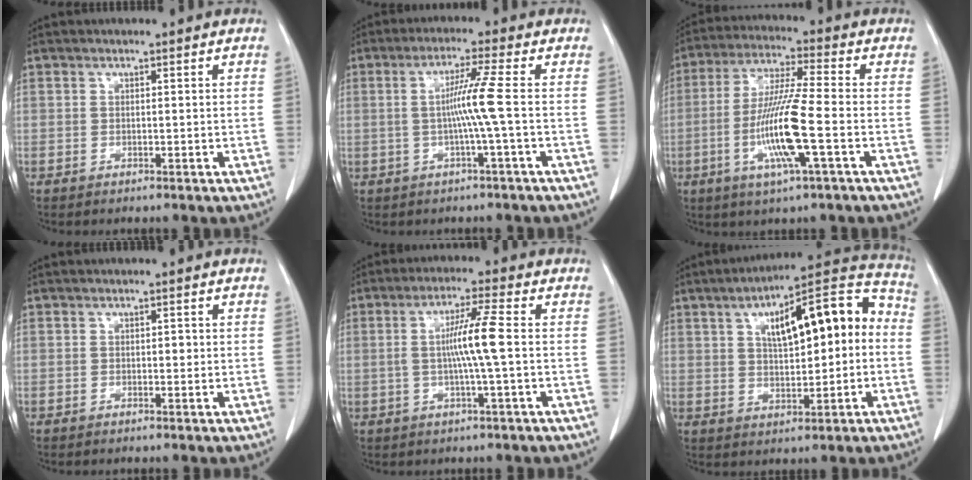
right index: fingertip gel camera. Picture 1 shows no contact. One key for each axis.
{"total": 5.9, "fx": -0.4, "fy": -1.8, "fz": 5.6, "tx": -0.104, "ty": 0.006, "tz": -0.002}
{"total": 12.3, "fx": -3.2, "fy": 0.0, "fz": 11.9, "tx": -0.239, "ty": -0.010, "tz": -0.065}
{"total": 0.8, "fx": 0.0, "fy": 0.4, "fz": 0.6, "tx": -0.005, "ty": 0.003, "tz": 0.000}
{"total": 6.8, "fx": -0.1, "fy": -0.8, "fz": 6.8, "tx": -0.130, "ty": 0.008, "tz": -0.001}
{"total": 15.5, "fx": 2.1, "fy": 5.0, "fz": 14.5, "tx": -0.205, "ty": 0.048, "tz": 0.032}